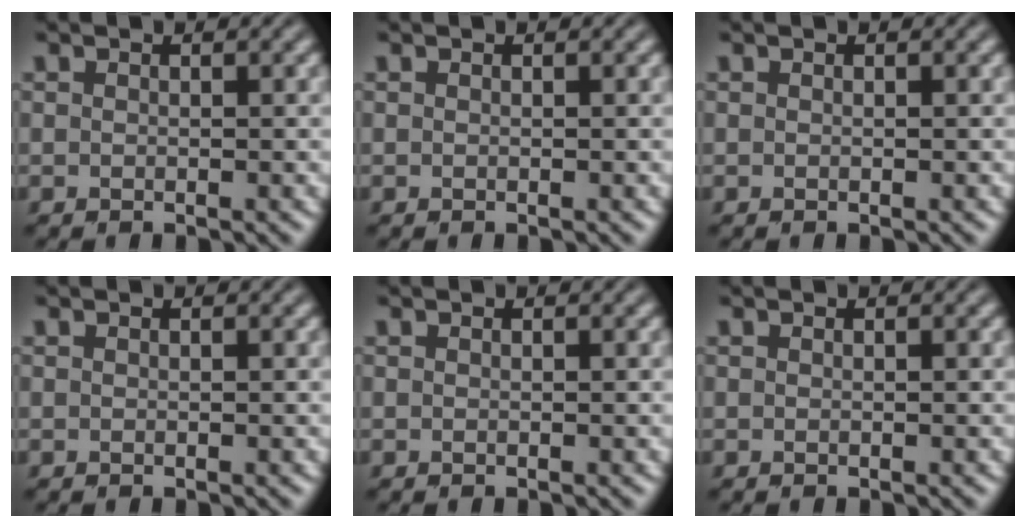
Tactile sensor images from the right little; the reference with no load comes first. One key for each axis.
{"total": 0.0}
{"total": 0.0}
{"total": 0.0}
{"total": 0.0}
{"total": 0.0}